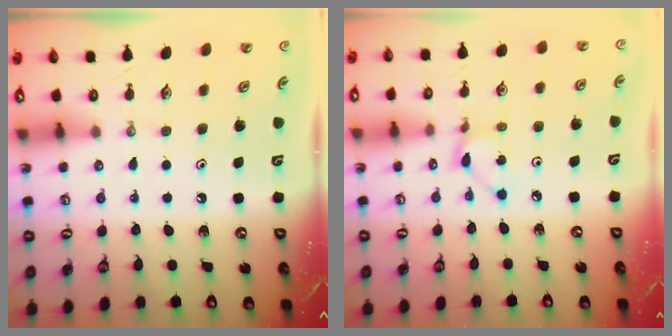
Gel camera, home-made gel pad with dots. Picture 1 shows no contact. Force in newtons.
{"total": 2.7, "press": 2.6, "slide": 0.3}